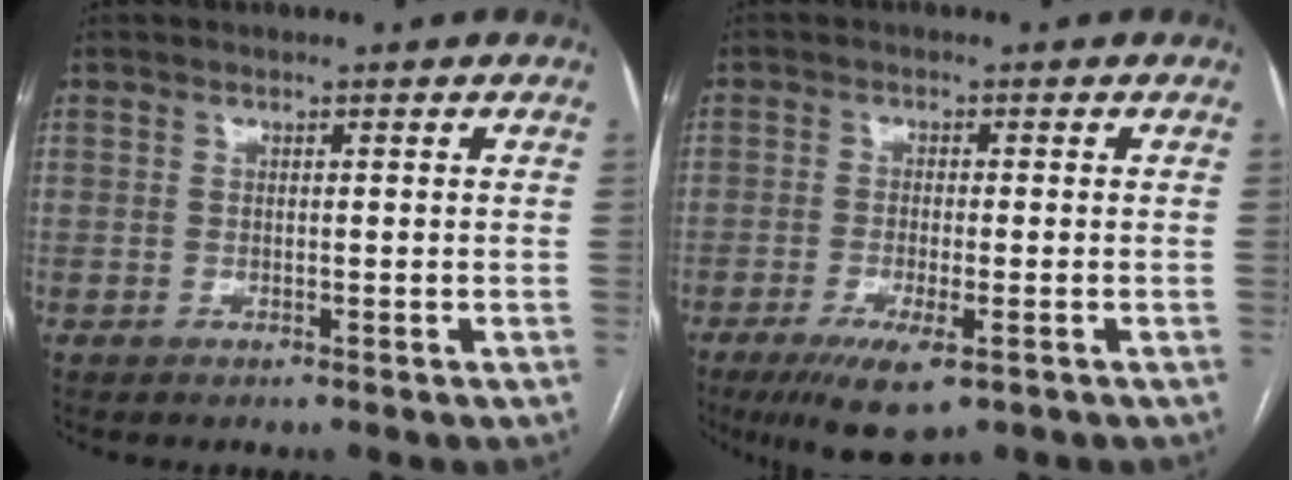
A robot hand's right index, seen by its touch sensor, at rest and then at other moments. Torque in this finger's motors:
{"motor_torque": [1.53, -0.48, 0.33, 0.12]}